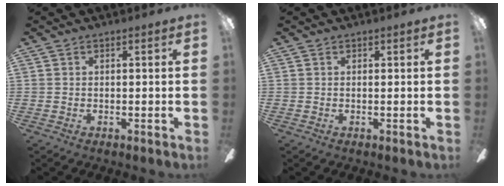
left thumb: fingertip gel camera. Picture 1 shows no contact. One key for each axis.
{"total": 0.0}